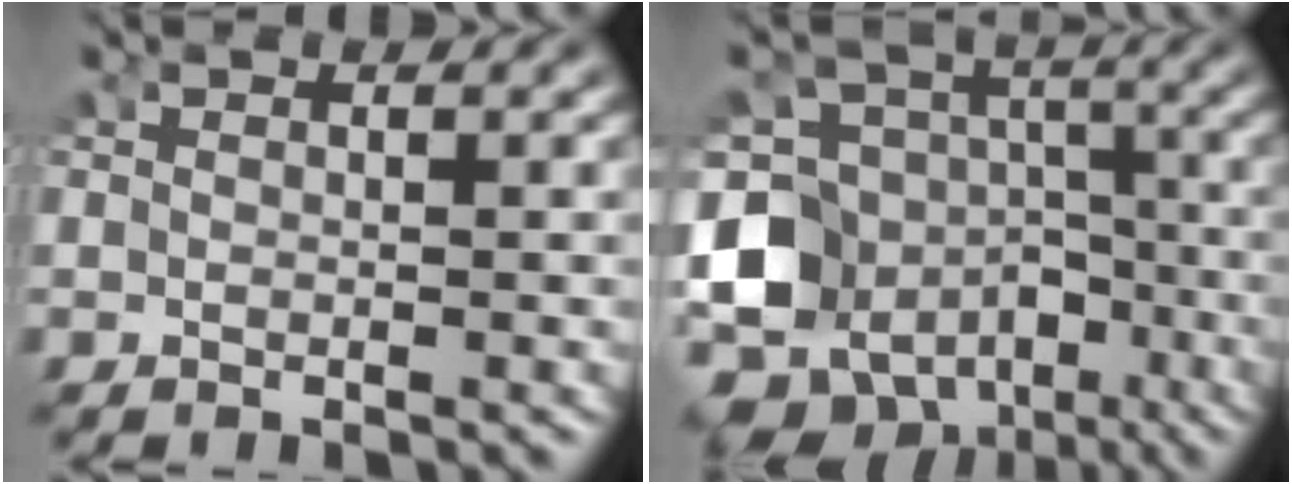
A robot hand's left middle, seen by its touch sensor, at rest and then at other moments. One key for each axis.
{"total": 12.7, "fx": -3.6, "fy": 10.5, "fz": 6.1, "tx": -0.128, "ty": -0.060, "tz": -0.051}